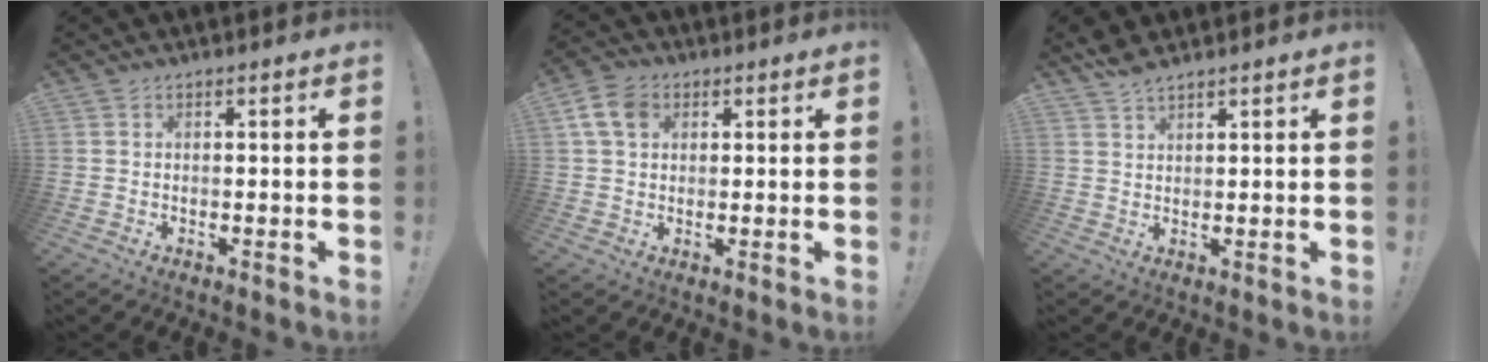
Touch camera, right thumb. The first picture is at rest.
{"total": 8.3, "force": [3.0, 5.9, 5.0], "torque": [-0.092, 0.003, 0.061]}
{"total": 3.6, "force": [3.2, 0.8, 1.6], "torque": [-0.033, -0.017, 0.059]}